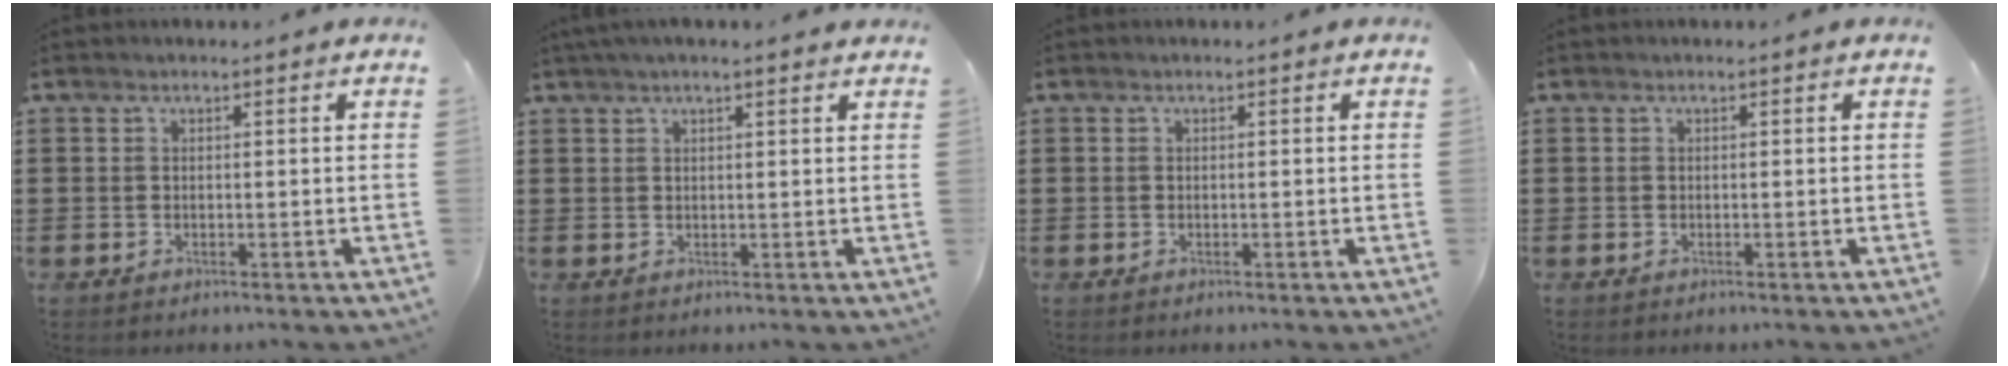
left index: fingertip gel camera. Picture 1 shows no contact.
{"total": 2.1, "force": [1.6, 0.0, 1.3], "torque": [-0.028, 0.002, 0.030]}
{"total": 0.0}
{"total": 0.0}